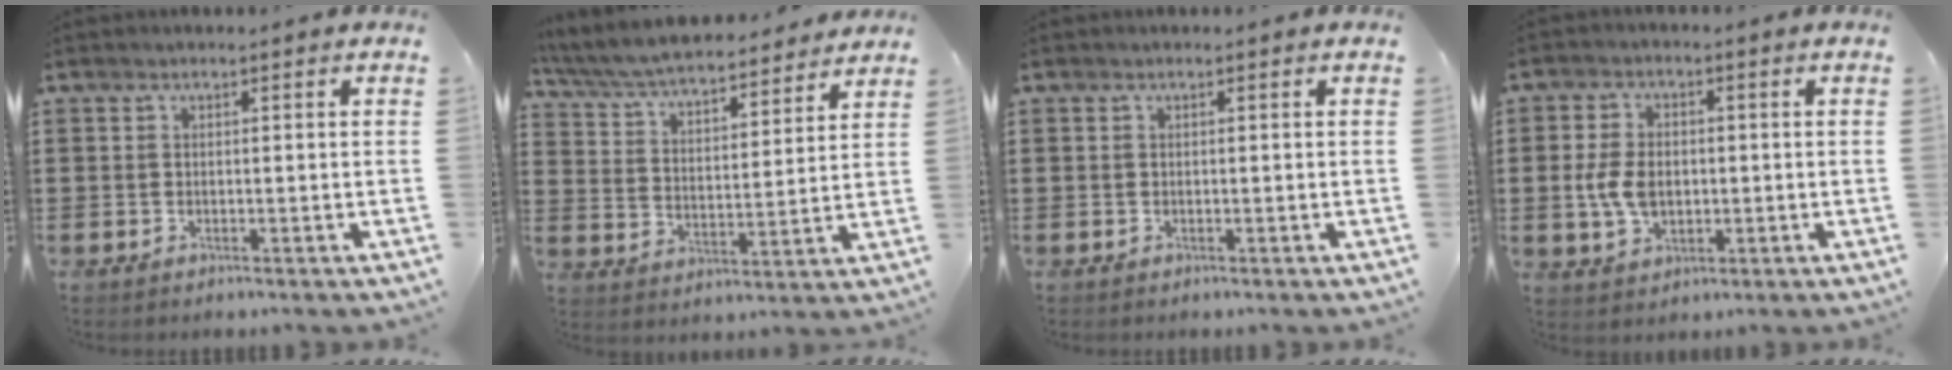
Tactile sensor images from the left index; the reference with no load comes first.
{"total": 6.2, "force": [5.9, 0.5, 1.9], "torque": [-0.063, -0.040, 0.099]}
{"total": 0.0}
{"total": 6.2, "force": [-0.3, 4.1, 4.6], "torque": [-0.113, 0.006, -0.011]}